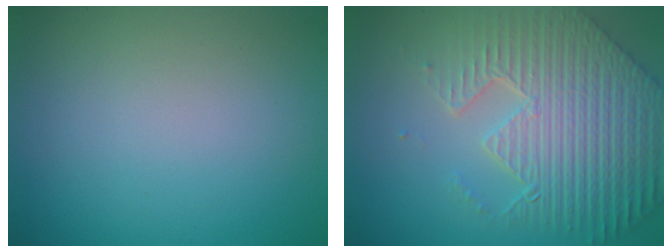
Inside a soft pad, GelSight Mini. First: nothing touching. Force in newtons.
{"total": 9.0, "press": 6.4, "slide": 6.3}